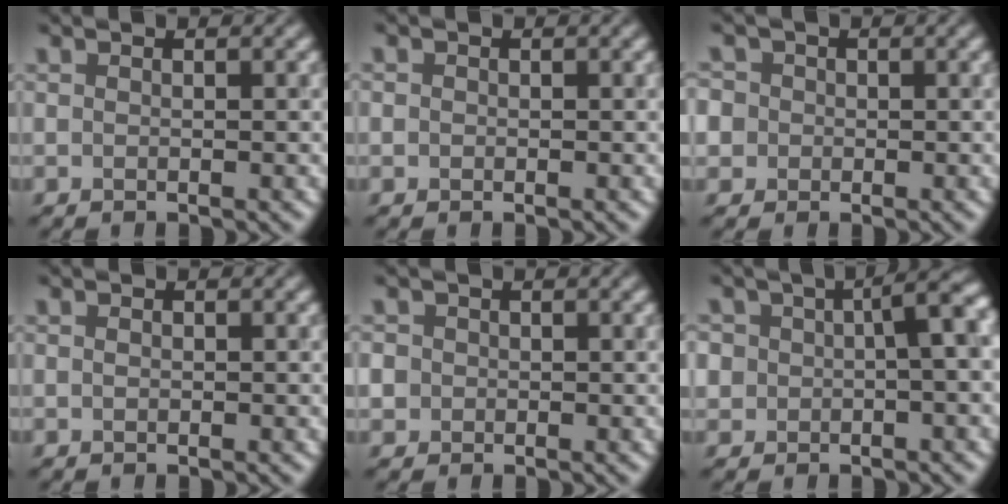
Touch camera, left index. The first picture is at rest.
{"total": 0.6, "force": [0.0, 0.6, 0.1], "torque": [0.002, -0.003, -0.003]}
{"total": 4.7, "force": [1.0, 4.3, 1.7], "torque": [-0.033, 0.036, -0.011]}
{"total": 0.6, "force": [0.0, 0.5, 0.4], "torque": [-0.006, -0.001, 0.000]}
{"total": 2.8, "force": [0.1, 2.7, 0.9], "torque": [-0.011, 0.016, -0.016]}
{"total": 6.1, "force": [0.4, 3.6, 4.9], "torque": [-0.073, 0.016, -0.004]}